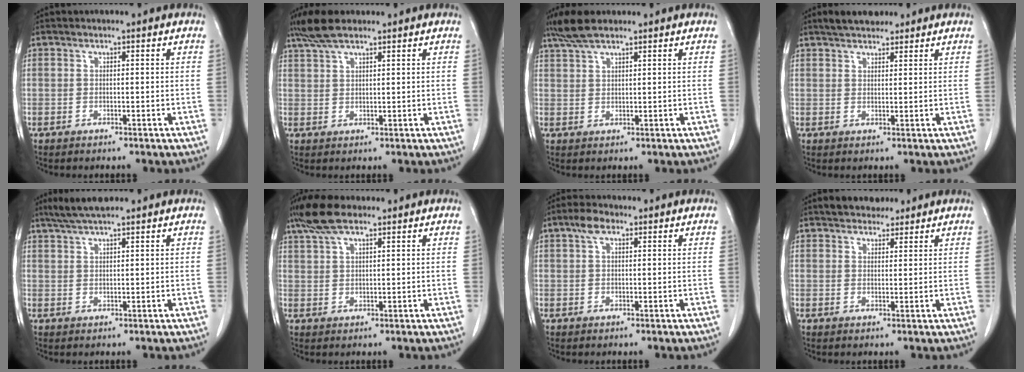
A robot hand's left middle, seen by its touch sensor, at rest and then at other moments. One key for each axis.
{"total": 5.3, "fx": 4.2, "fy": 1.1, "fz": 3.0, "tx": -0.070, "ty": 0.015, "tz": 0.083}
{"total": 4.8, "fx": 3.9, "fy": 0.8, "fz": 2.7, "tx": -0.063, "ty": 0.014, "tz": 0.079}
{"total": 5.0, "fx": 4.1, "fy": 1.8, "fz": 2.1, "tx": -0.039, "ty": 0.018, "tz": 0.072}
{"total": 4.9, "fx": 4.0, "fy": 0.3, "fz": 2.7, "tx": -0.057, "ty": 0.015, "tz": 0.076}
{"total": 6.5, "fx": 4.9, "fy": 1.6, "fz": 4.0, "tx": -0.089, "ty": 0.017, "tz": 0.094}
{"total": 2.9, "fx": 1.6, "fy": 1.2, "fz": 2.0, "tx": -0.045, "ty": 0.011, "tz": 0.032}
{"total": 5.1, "fx": 4.2, "fy": 2.1, "fz": 2.0, "tx": -0.030, "ty": 0.016, "tz": 0.073}